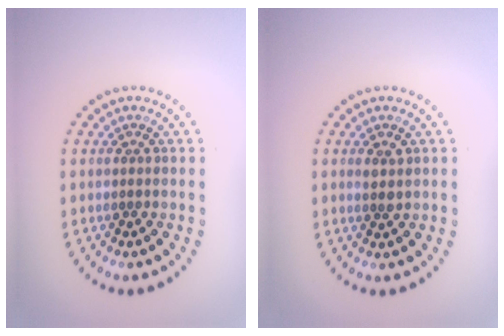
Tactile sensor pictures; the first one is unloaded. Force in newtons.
{"total": 1.1, "press": 1.0, "slide": 0.5}